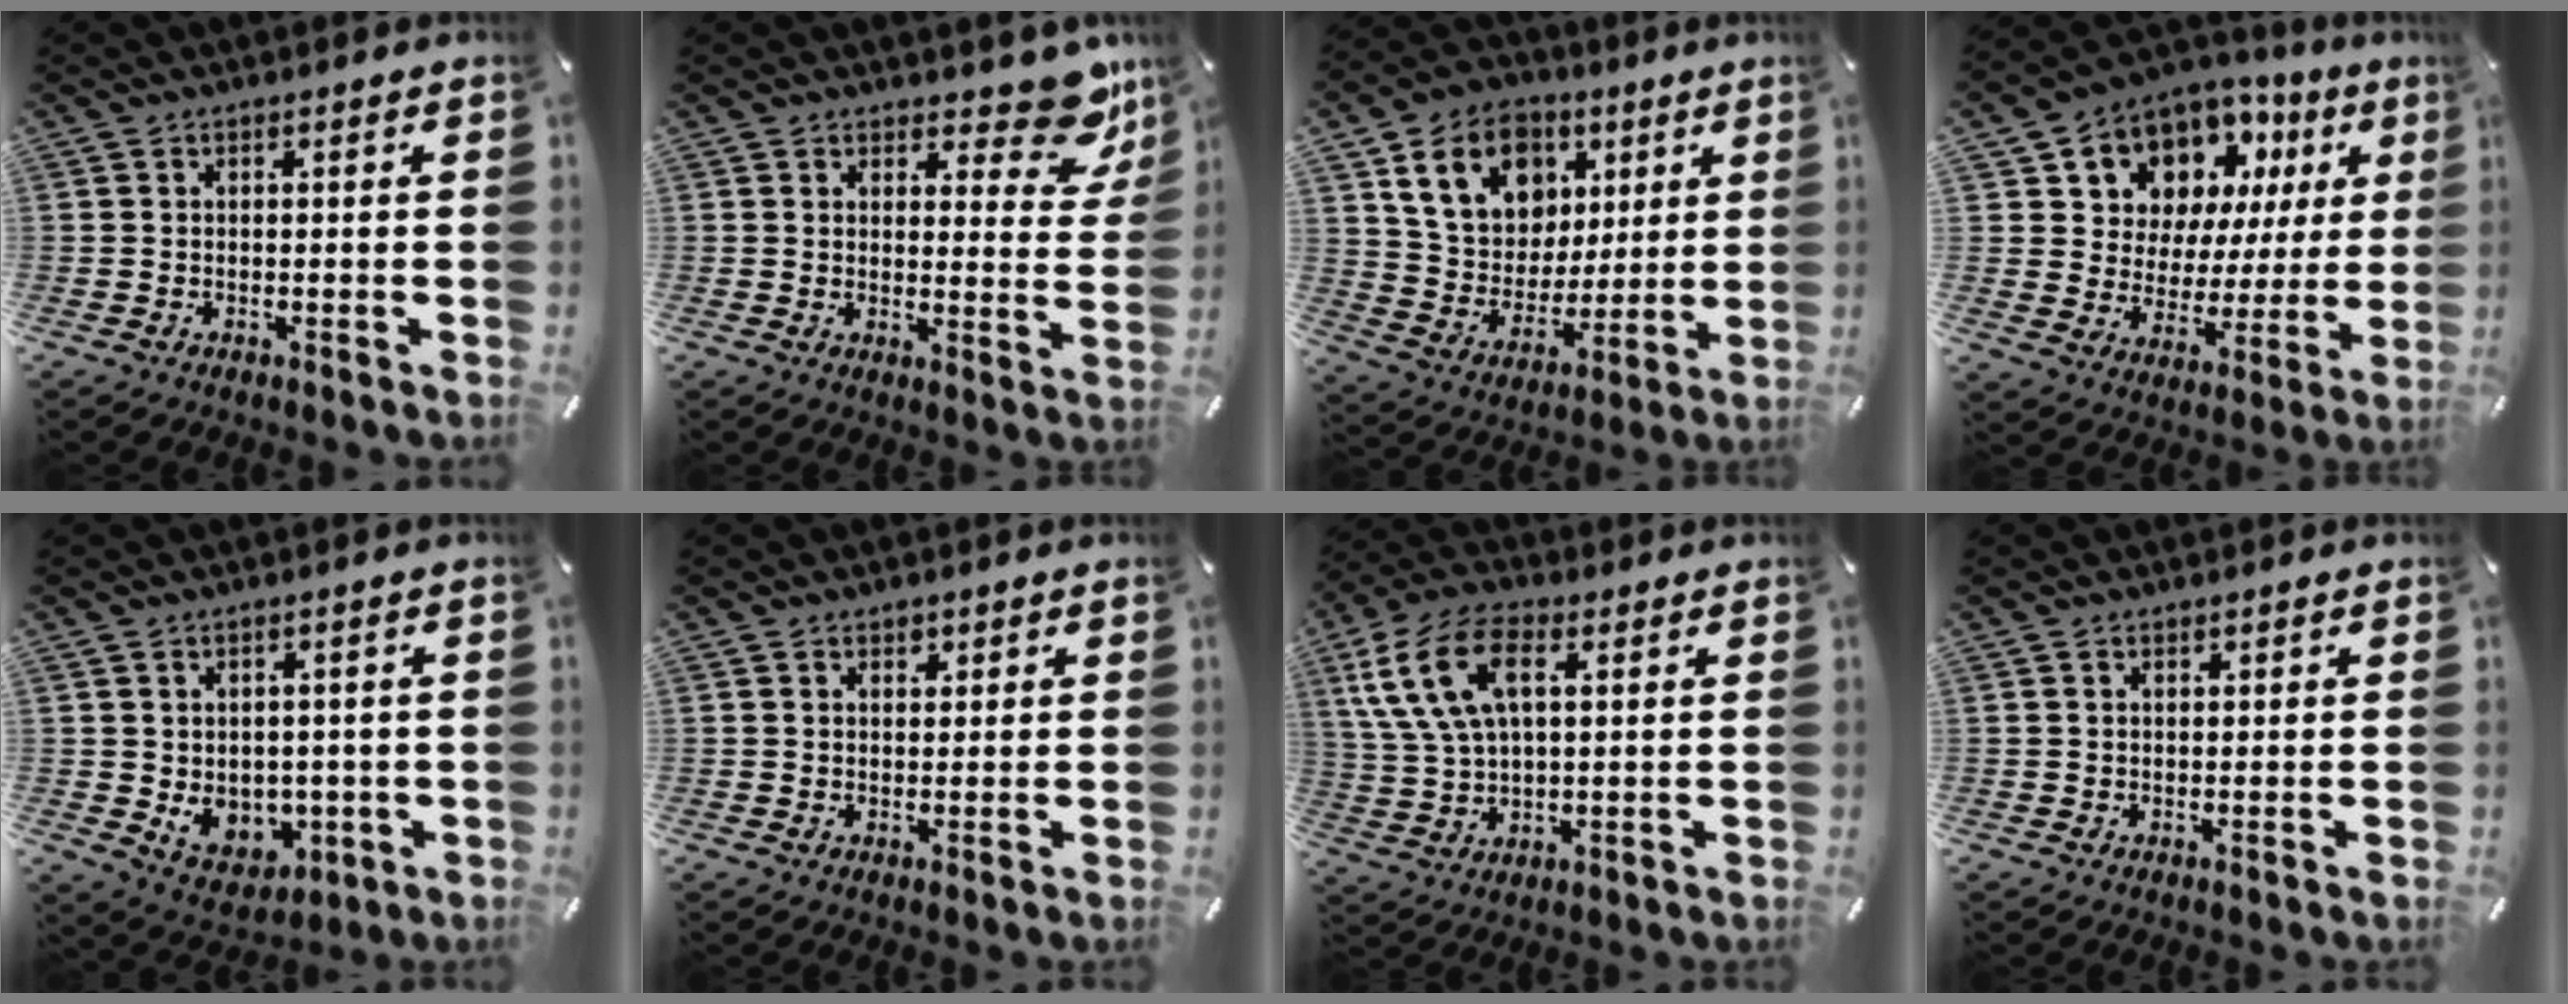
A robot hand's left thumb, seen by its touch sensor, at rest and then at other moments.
{"total": 10.1, "force": [7.7, 4.6, 4.7], "torque": [-0.036, -0.061, 0.132]}
{"total": 17.1, "force": [7.2, 13.7, 7.2], "torque": [-0.119, -0.020, 0.141]}
{"total": 10.8, "force": [7.3, 7.8, 2.0], "torque": [-0.047, -0.070, 0.136]}
{"total": 6.7, "force": [0.3, 6.2, 2.6], "torque": [-0.020, -0.012, 0.010]}
{"total": 1.6, "force": [0.9, 1.3, 0.2], "torque": [0.011, -0.004, 0.013]}
{"total": 13.1, "force": [4.6, 7.5, 9.7], "torque": [-0.227, 0.008, 0.083]}
{"total": 0.7, "force": [0.6, 0.4, 0.2], "torque": [-0.003, 0.000, 0.011]}